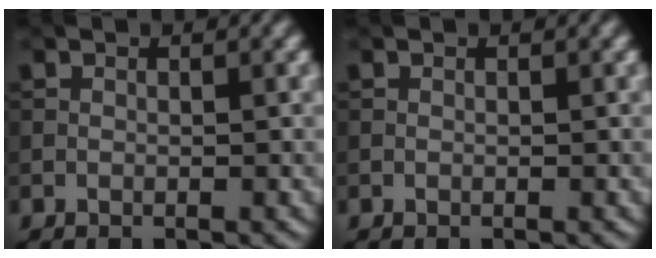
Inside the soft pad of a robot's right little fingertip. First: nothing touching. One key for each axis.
{"total": 0.0}